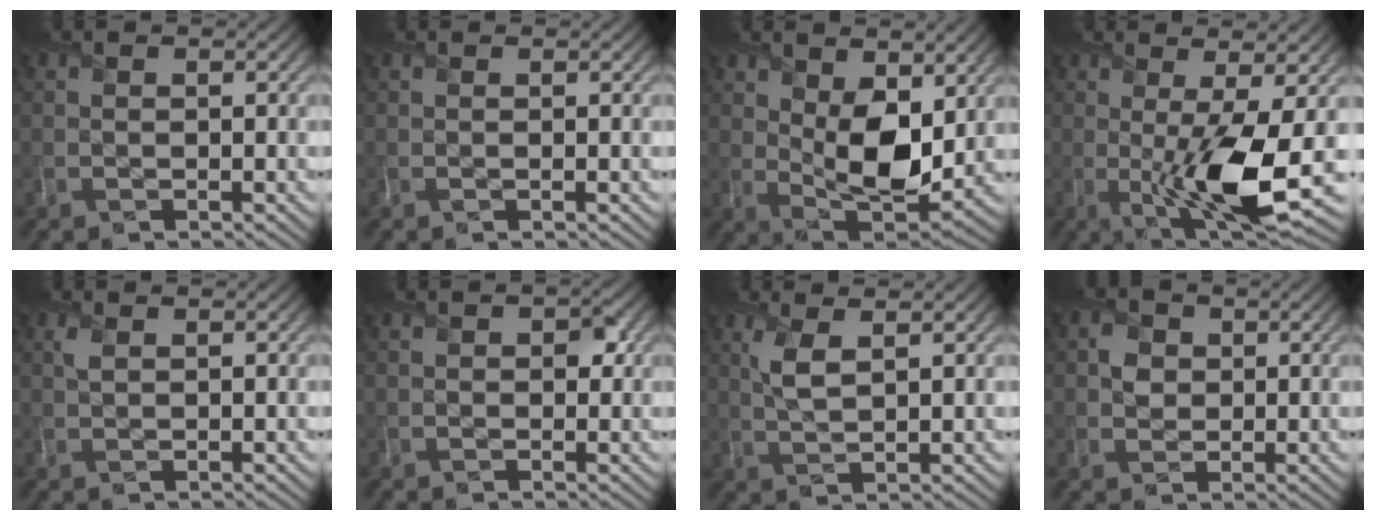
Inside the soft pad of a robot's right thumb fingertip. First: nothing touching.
{"total": 0.0}
{"total": 9.0, "force": [2.3, 5.0, 7.1], "torque": [-0.145, -0.015, 0.045]}
{"total": 10.1, "force": [-1.1, 2.5, 9.7], "torque": [-0.169, -0.012, -0.014]}
{"total": 1.2, "force": [0.6, 0.6, 0.8], "torque": [-0.025, 0.001, 0.012]}
{"total": 1.6, "force": [0.3, 1.3, 0.8], "torque": [-0.011, -0.007, 0.002]}
{"total": 3.5, "force": [1.6, 1.3, 2.8], "torque": [-0.072, -0.001, 0.035]}
{"total": 2.7, "force": [0.4, 2.5, 1.0], "torque": [-0.021, -0.002, 0.000]}